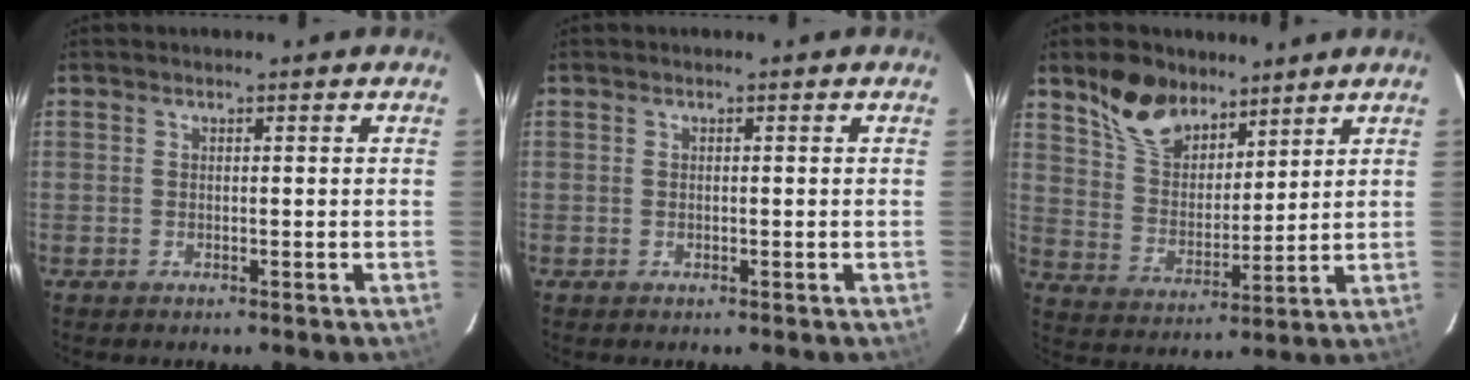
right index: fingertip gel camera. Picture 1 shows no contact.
{"total": 0.0}
{"total": 11.7, "force": [8.4, 6.3, 5.1], "torque": [-0.099, 0.015, 0.164]}